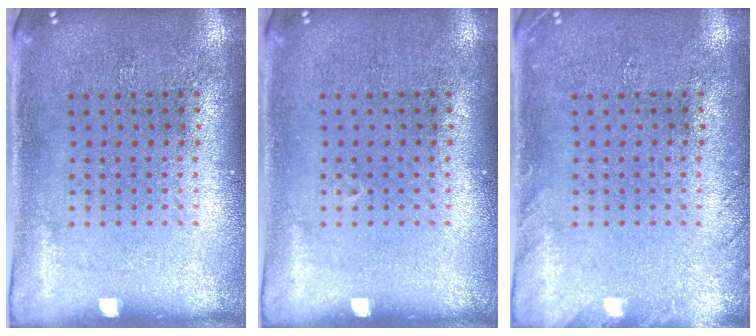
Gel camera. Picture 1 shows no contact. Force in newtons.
{"total": 0.0}
{"total": 1.2, "press": 1.2, "slide": 0.1}